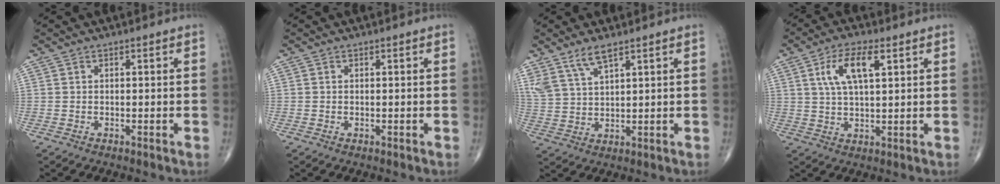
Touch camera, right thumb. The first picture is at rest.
{"total": 0.0}
{"total": 6.1, "force": [4.5, 1.8, 3.8], "torque": [-0.079, -0.014, 0.095]}
{"total": 8.6, "force": [3.2, 3.3, 7.3], "torque": [-0.138, -0.001, 0.062]}